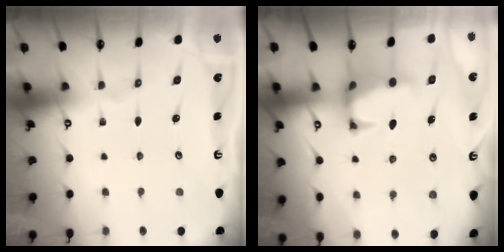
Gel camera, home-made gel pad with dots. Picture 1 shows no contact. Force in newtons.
{"total": 1.5, "press": 1.1, "slide": 1.1}